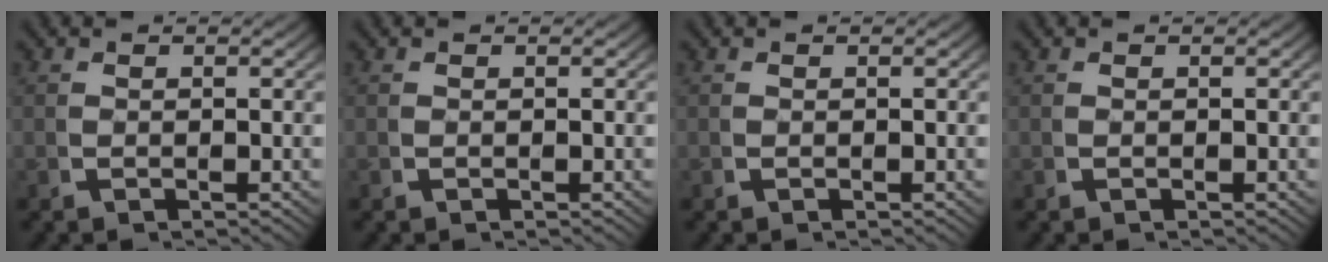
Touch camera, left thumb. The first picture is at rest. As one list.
[{"total": 0.0}, {"total": 0.0}, {"total": 0.0}]